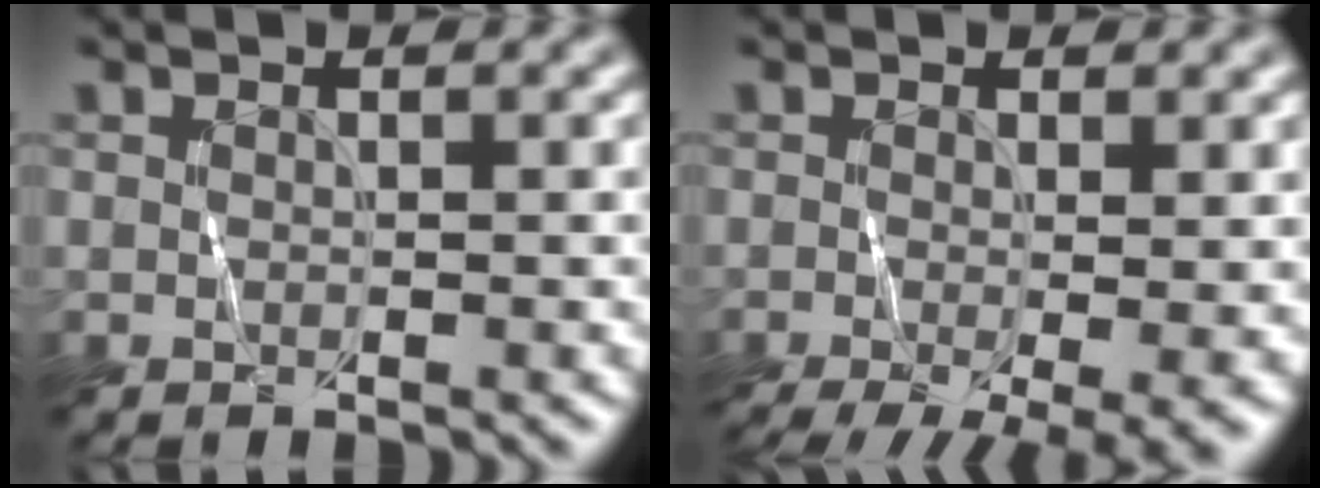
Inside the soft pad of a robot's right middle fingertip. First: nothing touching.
{"total": 7.4, "force": [-3.1, 2.1, 6.4], "torque": [-0.097, -0.012, -0.043]}